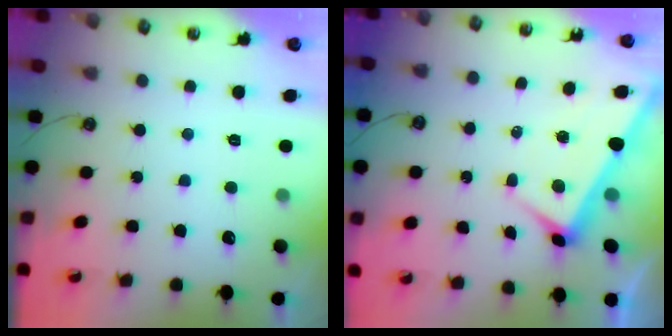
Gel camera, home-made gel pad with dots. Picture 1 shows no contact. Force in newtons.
{"total": 2.8, "press": 2.7, "slide": 0.6}